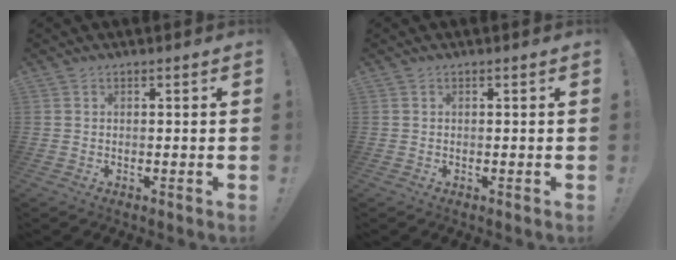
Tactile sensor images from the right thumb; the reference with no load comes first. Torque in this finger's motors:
{"motor_torque": [0.00, 0.00, 0.00, 0.00, 0.00]}